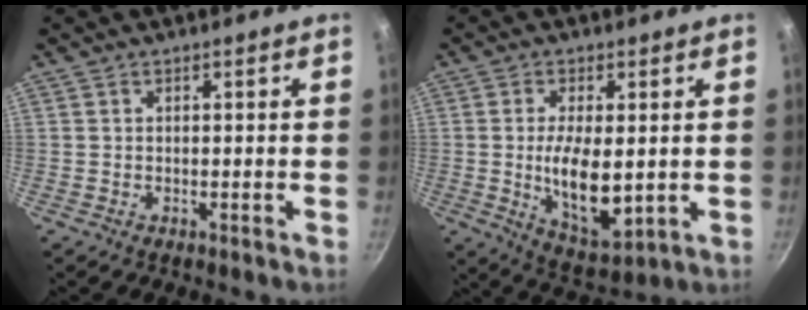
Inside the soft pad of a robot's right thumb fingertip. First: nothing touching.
{"total": 11.5, "force": [-0.1, 5.1, 10.3], "torque": [-0.179, -0.016, 0.010]}